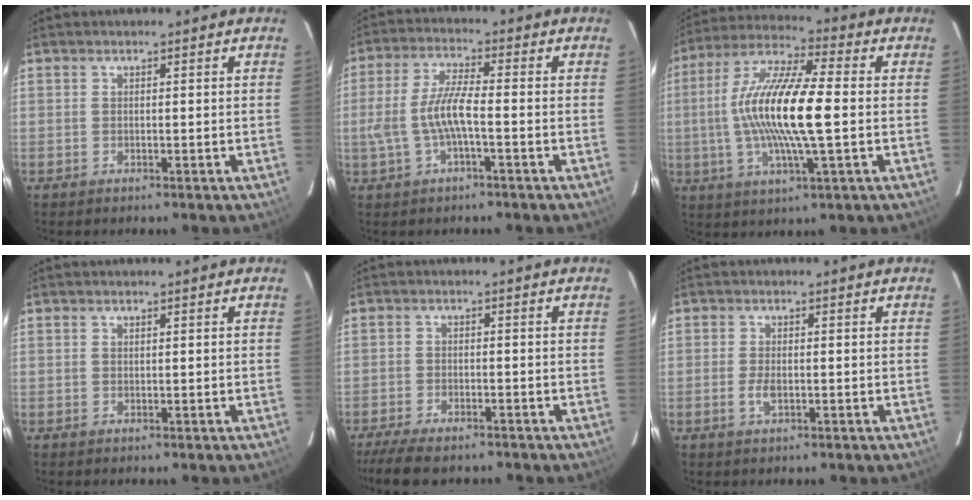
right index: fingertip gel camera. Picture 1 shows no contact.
{"total": 8.2, "force": [-1.8, 1.9, 7.8], "torque": [-0.166, 0.004, -0.029]}
{"total": 17.1, "force": [-0.6, 2.9, 16.8], "torque": [-0.326, 0.005, -0.021]}
{"total": 0.0}
{"total": 9.1, "force": [-7.5, 2.6, 4.5], "torque": [-0.112, -0.026, -0.129]}
{"total": 2.4, "force": [-0.7, 1.1, 2.1], "torque": [-0.042, -0.003, -0.012]}